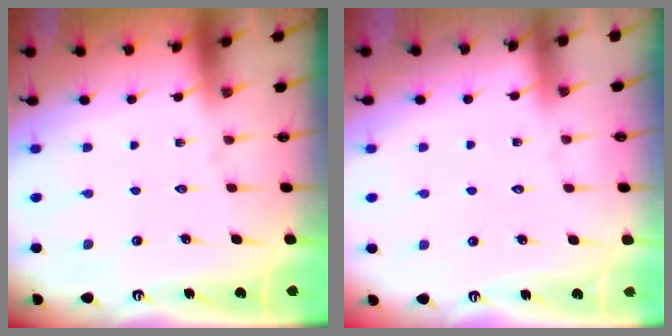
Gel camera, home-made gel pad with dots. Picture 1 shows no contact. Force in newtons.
{"total": 2.1, "press": 2.1, "slide": 0.3}